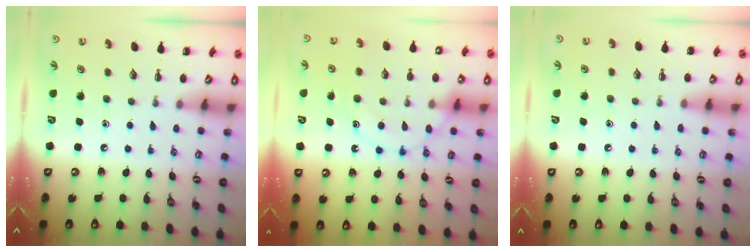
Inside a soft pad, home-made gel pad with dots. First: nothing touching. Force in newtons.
{"total": 12.7, "press": 12.6, "slide": 1.0}
{"total": 3.4, "press": 3.2, "slide": 1.2}